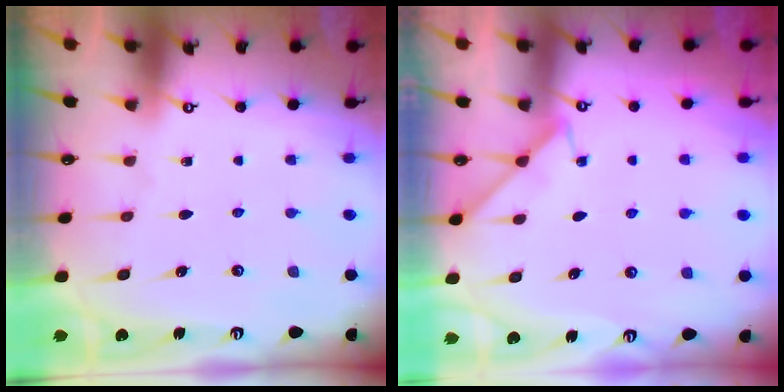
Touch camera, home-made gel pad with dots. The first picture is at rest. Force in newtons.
{"total": 5.6, "press": 5.6, "slide": 0.7}